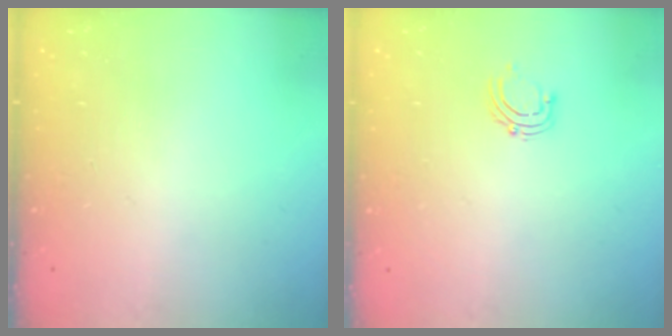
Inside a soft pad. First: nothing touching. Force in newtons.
{"total": 4.1, "press": 4.0, "slide": 0.4}